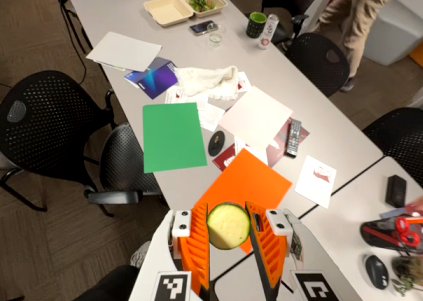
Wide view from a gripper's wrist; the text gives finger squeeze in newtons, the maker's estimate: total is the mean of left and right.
{"total": 12.6, "left": 13.2, "right": 12.0}